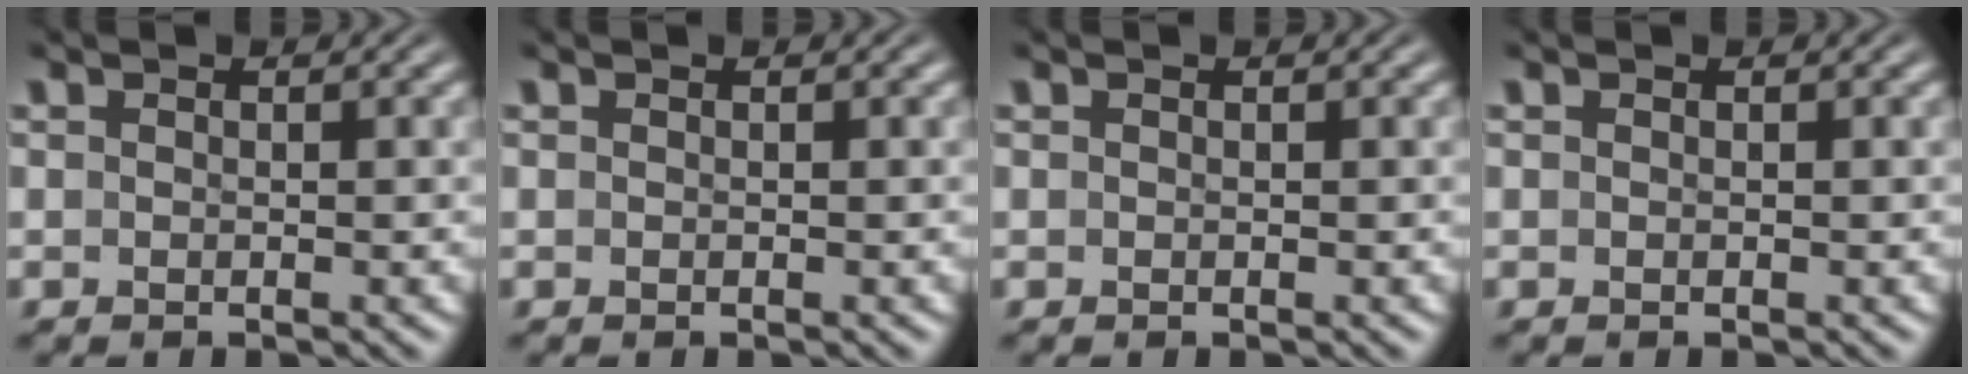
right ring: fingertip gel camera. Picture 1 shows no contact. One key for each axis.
{"total": 0.0}
{"total": 0.0}
{"total": 0.0}